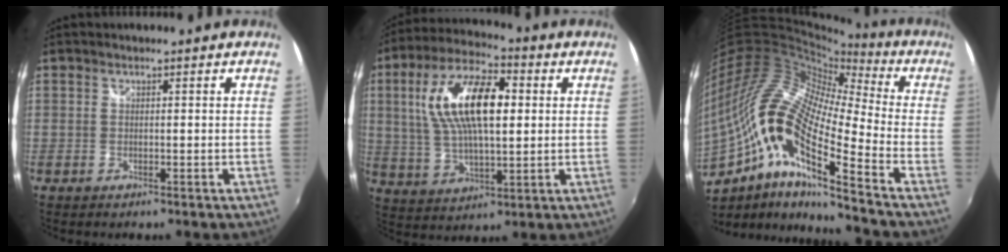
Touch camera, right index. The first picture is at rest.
{"total": 17.1, "force": [3.5, 7.4, 15.1], "torque": [-0.288, 0.019, 0.063]}
{"total": 23.6, "force": [-6.6, 6.1, 21.8], "torque": [-0.370, -0.049, -0.148]}